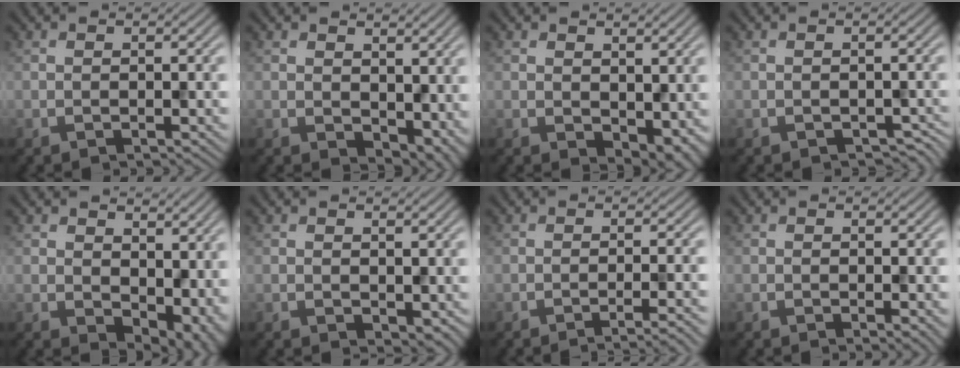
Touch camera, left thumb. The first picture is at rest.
{"total": 6.2, "force": [1.5, 4.2, 4.3], "torque": [-0.076, -0.025, 0.042]}
{"total": 4.0, "force": [0.6, 2.6, 3.1], "torque": [-0.049, -0.014, 0.016]}
{"total": 1.5, "force": [-1.2, 0.9, 0.6], "torque": [-0.010, -0.012, -0.012]}
{"total": 8.3, "force": [1.3, 5.5, 6.1], "torque": [-0.096, -0.025, 0.037]}
{"total": 1.4, "force": [0.5, 1.0, 0.9], "torque": [-0.016, -0.007, 0.013]}
{"total": 3.7, "force": [-2.1, 0.5, 2.9], "torque": [-0.036, 0.008, -0.045]}
{"total": 1.0, "force": [-0.1, 0.1, 1.0], "torque": [-0.013, -0.006, -0.004]}